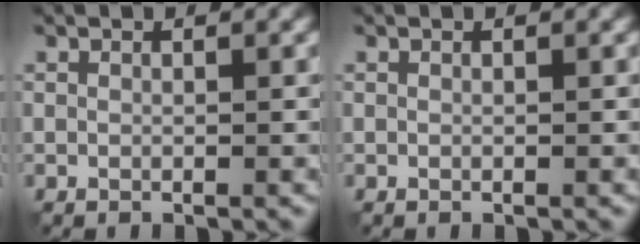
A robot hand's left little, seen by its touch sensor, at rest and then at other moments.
{"total": 0.0}